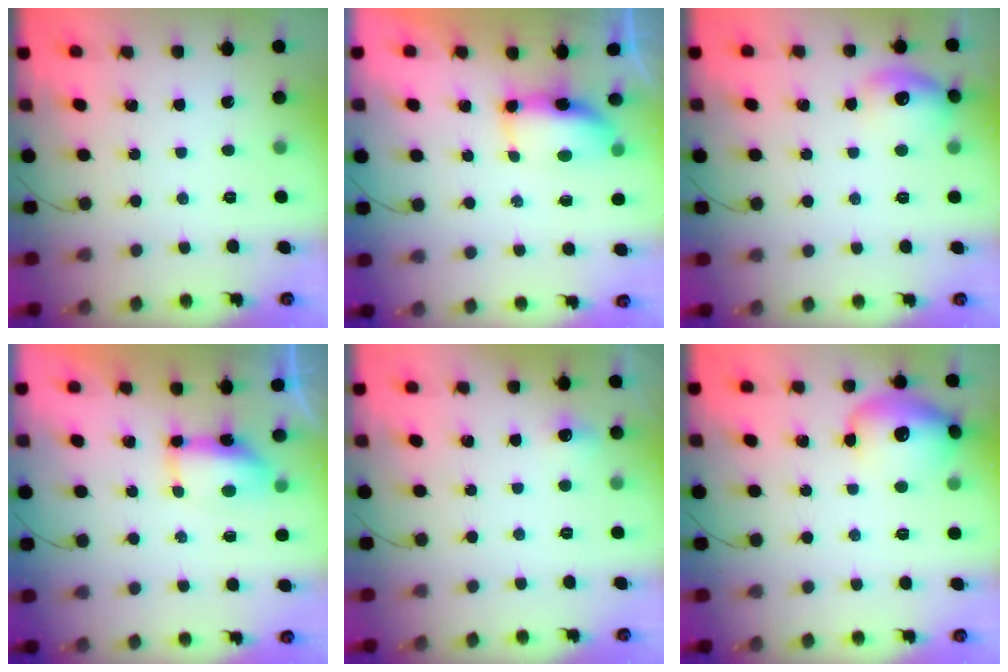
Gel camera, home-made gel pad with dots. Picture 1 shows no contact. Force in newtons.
{"total": 8.9, "press": 7.7, "slide": 4.5}
{"total": 11.8, "press": 11.8, "slide": 0.8}
{"total": 6.8, "press": 6.8, "slide": 0.4}
{"total": 5.4, "press": 5.1, "slide": 1.7}
{"total": 14.3, "press": 14.1, "slide": 2.3}